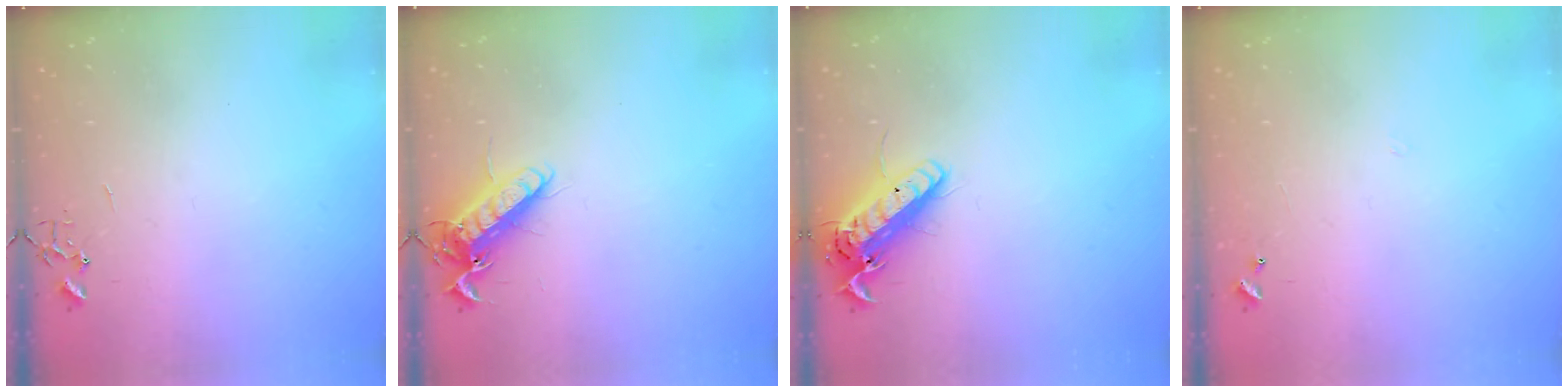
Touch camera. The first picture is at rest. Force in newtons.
{"total": 12.9, "press": 12.8, "slide": 1.7}
{"total": 15.0, "press": 14.7, "slide": 3.0}
{"total": 3.8, "press": 3.8, "slide": 0.5}